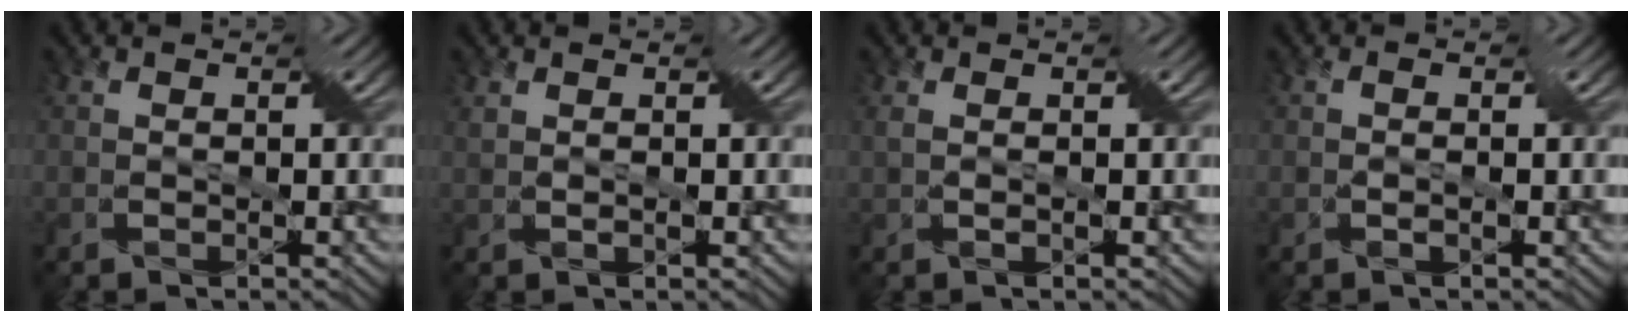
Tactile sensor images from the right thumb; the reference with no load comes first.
{"total": 1.3, "force": [0.6, 0.6, 0.9], "torque": [-0.022, 0.001, 0.015]}
{"total": 1.8, "force": [0.2, 0.8, 1.7], "torque": [-0.034, 0.000, 0.004]}
{"total": 1.2, "force": [-0.2, 0.3, 1.2], "torque": [-0.023, -0.001, -0.003]}